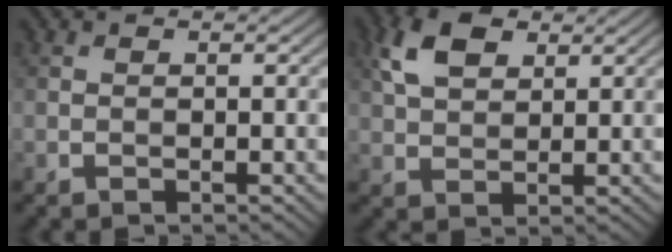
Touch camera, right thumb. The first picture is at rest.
{"total": 6.1, "force": [2.8, 3.6, 4.1], "torque": [-0.097, 0.011, 0.051]}